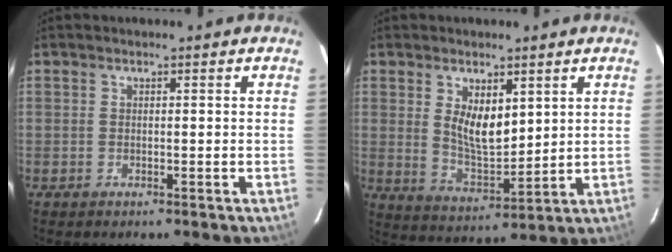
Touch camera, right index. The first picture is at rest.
{"total": 8.5, "force": [3.0, 4.0, 6.9], "torque": [-0.117, -0.005, 0.068]}